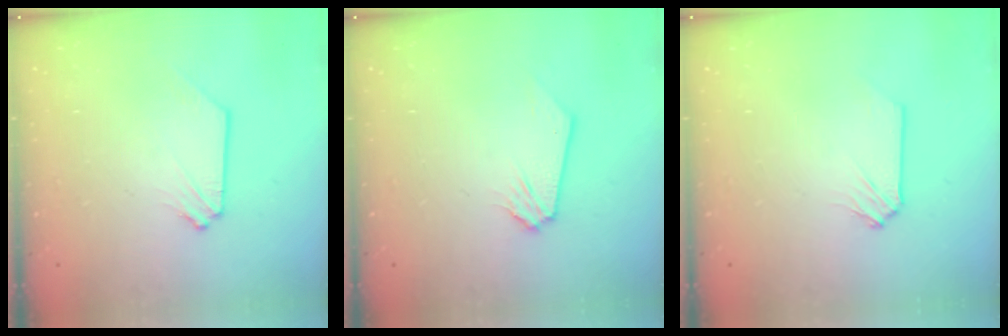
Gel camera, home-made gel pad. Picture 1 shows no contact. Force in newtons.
{"total": 0.0}
{"total": 0.0}